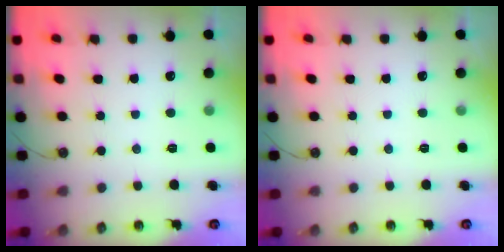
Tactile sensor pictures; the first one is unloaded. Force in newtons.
{"total": 0.0}